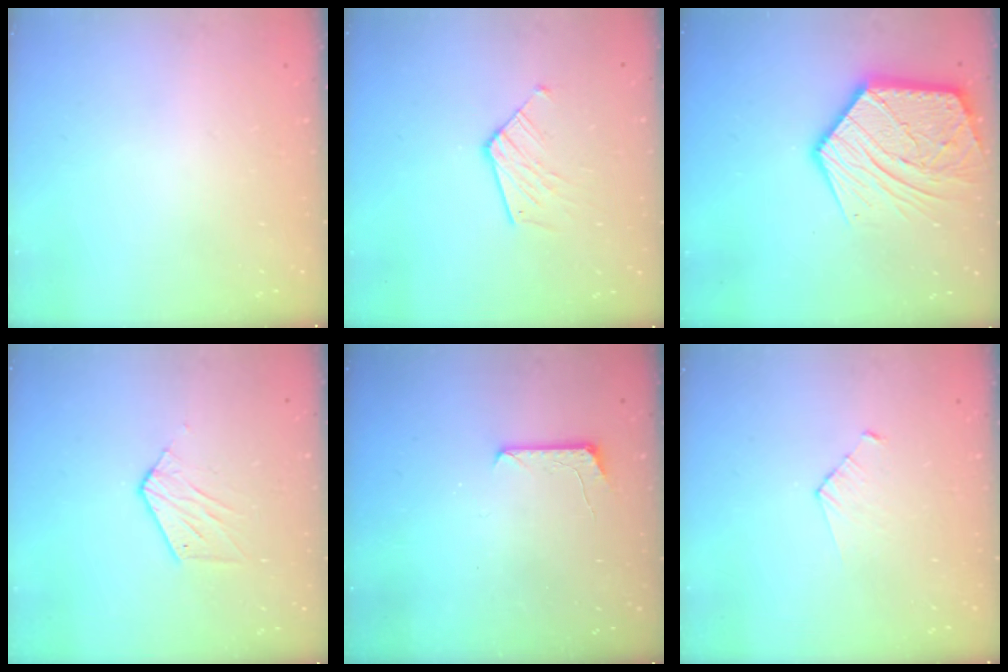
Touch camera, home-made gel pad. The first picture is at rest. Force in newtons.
{"total": 9.3, "press": 9.3, "slide": 0.9}
{"total": 20.1, "press": 20.0, "slide": 1.9}
{"total": 6.4, "press": 6.3, "slide": 0.7}
{"total": 7.0, "press": 6.9, "slide": 0.7}
{"total": 2.8, "press": 2.7, "slide": 0.3}